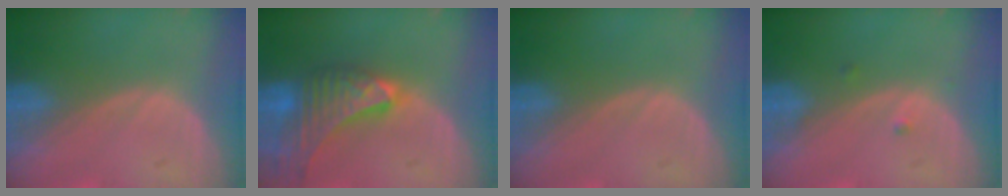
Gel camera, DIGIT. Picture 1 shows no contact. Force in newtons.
{"total": 9.8, "press": 8.7, "slide": 4.6}
{"total": 0.0}
{"total": 0.8, "press": 0.8, "slide": 0.2}